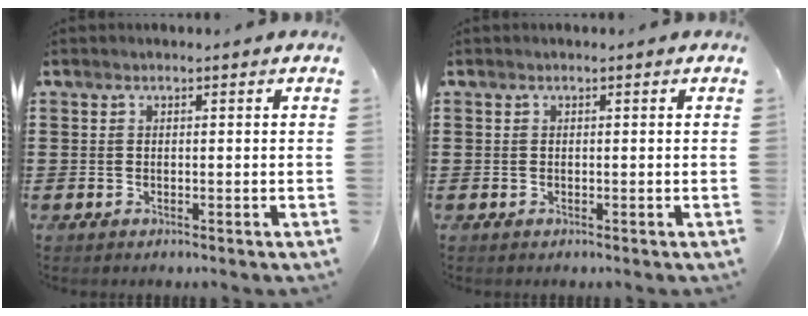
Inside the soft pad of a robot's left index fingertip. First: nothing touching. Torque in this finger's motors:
{"motor_torque": [0.00, 0.06, -0.02, 0.01]}